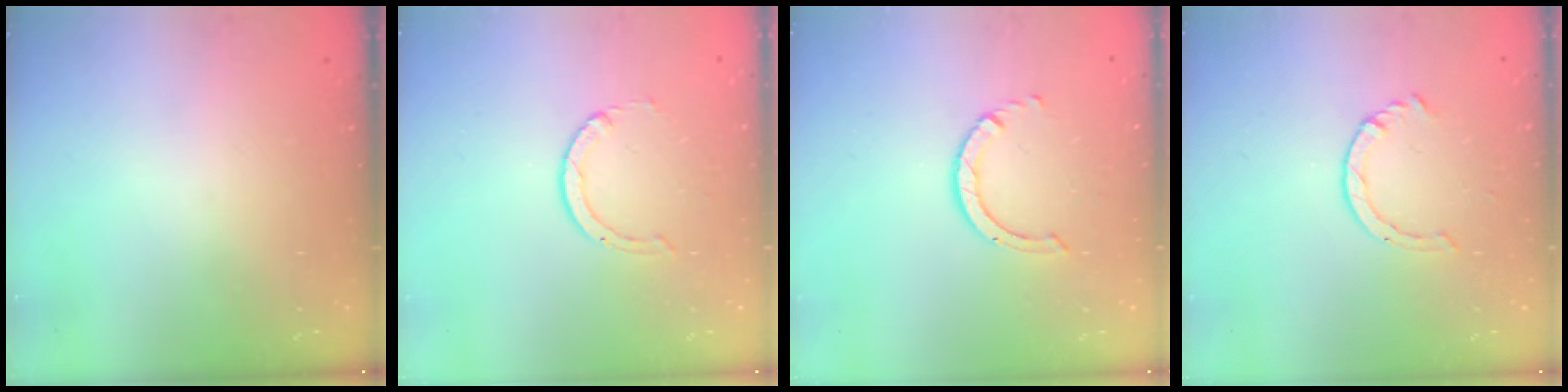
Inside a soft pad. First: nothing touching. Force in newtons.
{"total": 2.0, "press": 2.0, "slide": 0.2}
{"total": 3.6, "press": 3.6, "slide": 0.6}
{"total": 3.0, "press": 2.9, "slide": 0.3}